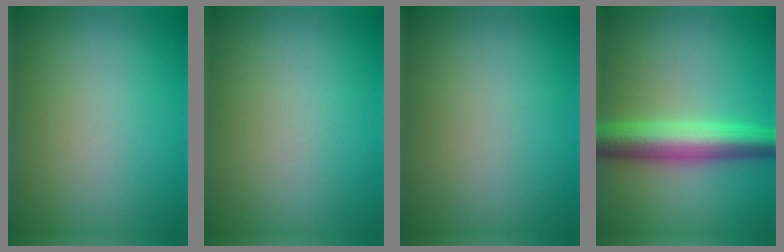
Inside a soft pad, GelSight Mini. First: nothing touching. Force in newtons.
{"total": 0.0}
{"total": 0.0}
{"total": 6.3, "press": 6.3, "slide": 0.1}